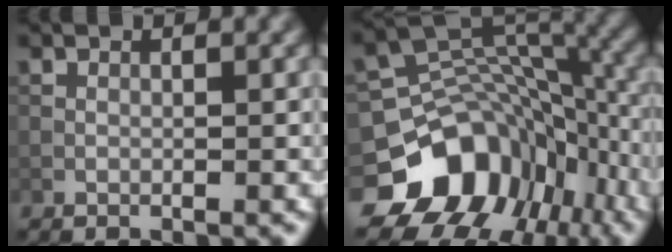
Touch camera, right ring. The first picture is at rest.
{"total": 12.0, "force": [-5.9, 9.0, 5.5], "torque": [-0.099, -0.002, -0.099]}